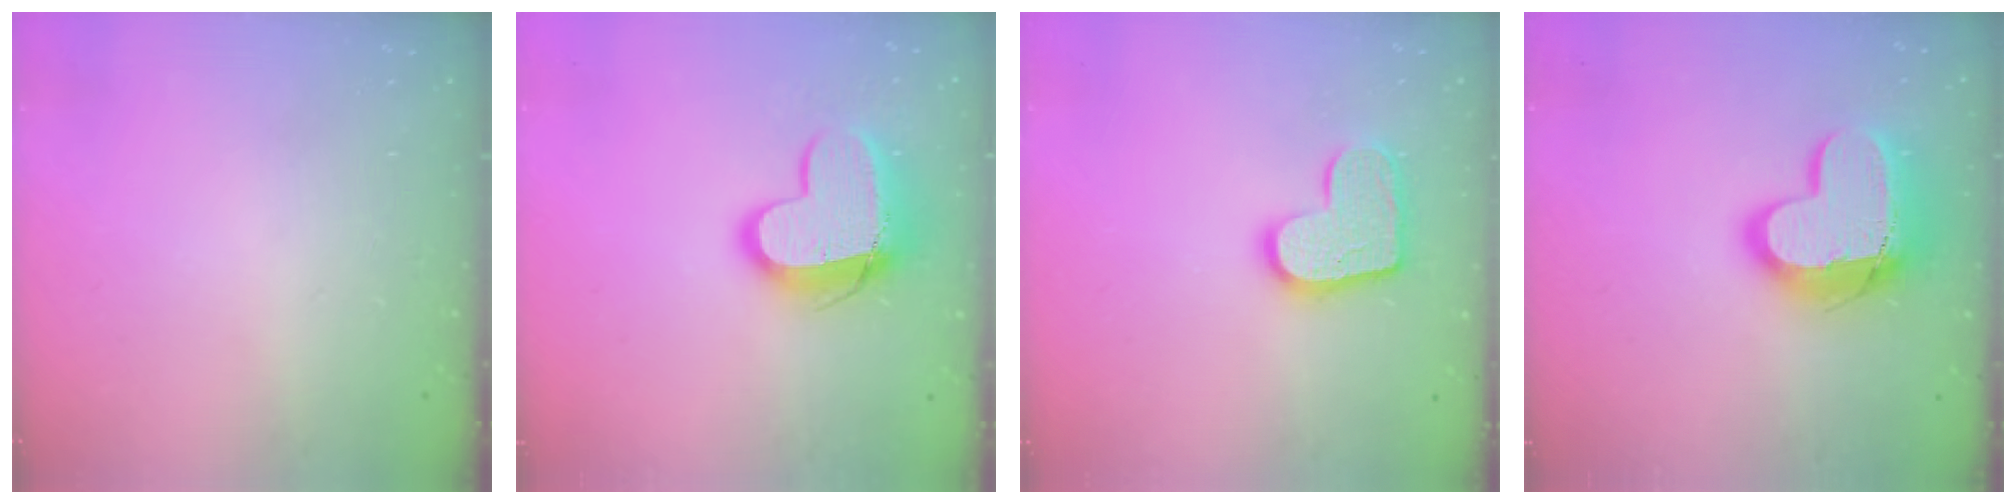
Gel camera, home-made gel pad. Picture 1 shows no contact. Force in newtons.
{"total": 13.1, "press": 13.0, "slide": 1.1}
{"total": 12.8, "press": 12.8, "slide": 0.8}
{"total": 17.4, "press": 17.3, "slide": 1.3}